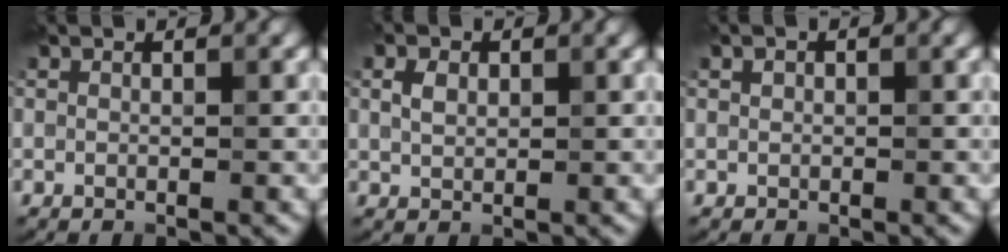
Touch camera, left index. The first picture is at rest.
{"total": 1.9, "force": [0.6, 1.4, 1.2], "torque": [-0.025, 0.003, 0.010]}
{"total": 0.8, "force": [0.2, 0.7, 0.2], "torque": [0.000, -0.001, 0.000]}